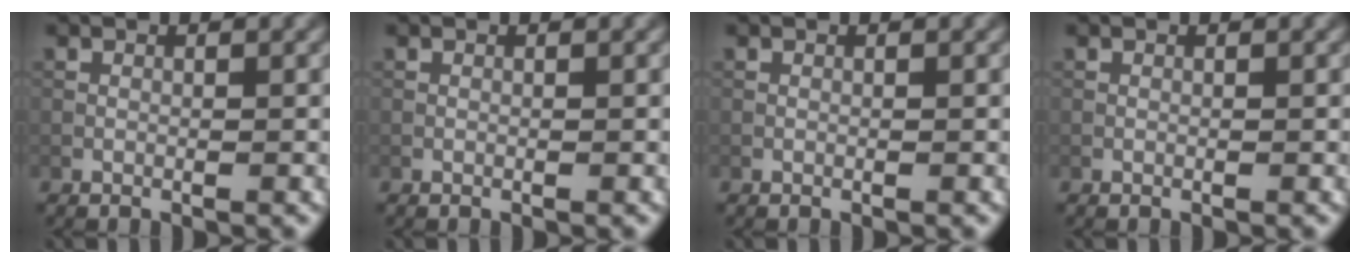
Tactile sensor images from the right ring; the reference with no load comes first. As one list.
[{"total": 0.0}, {"total": 0.0}, {"total": 0.0}]